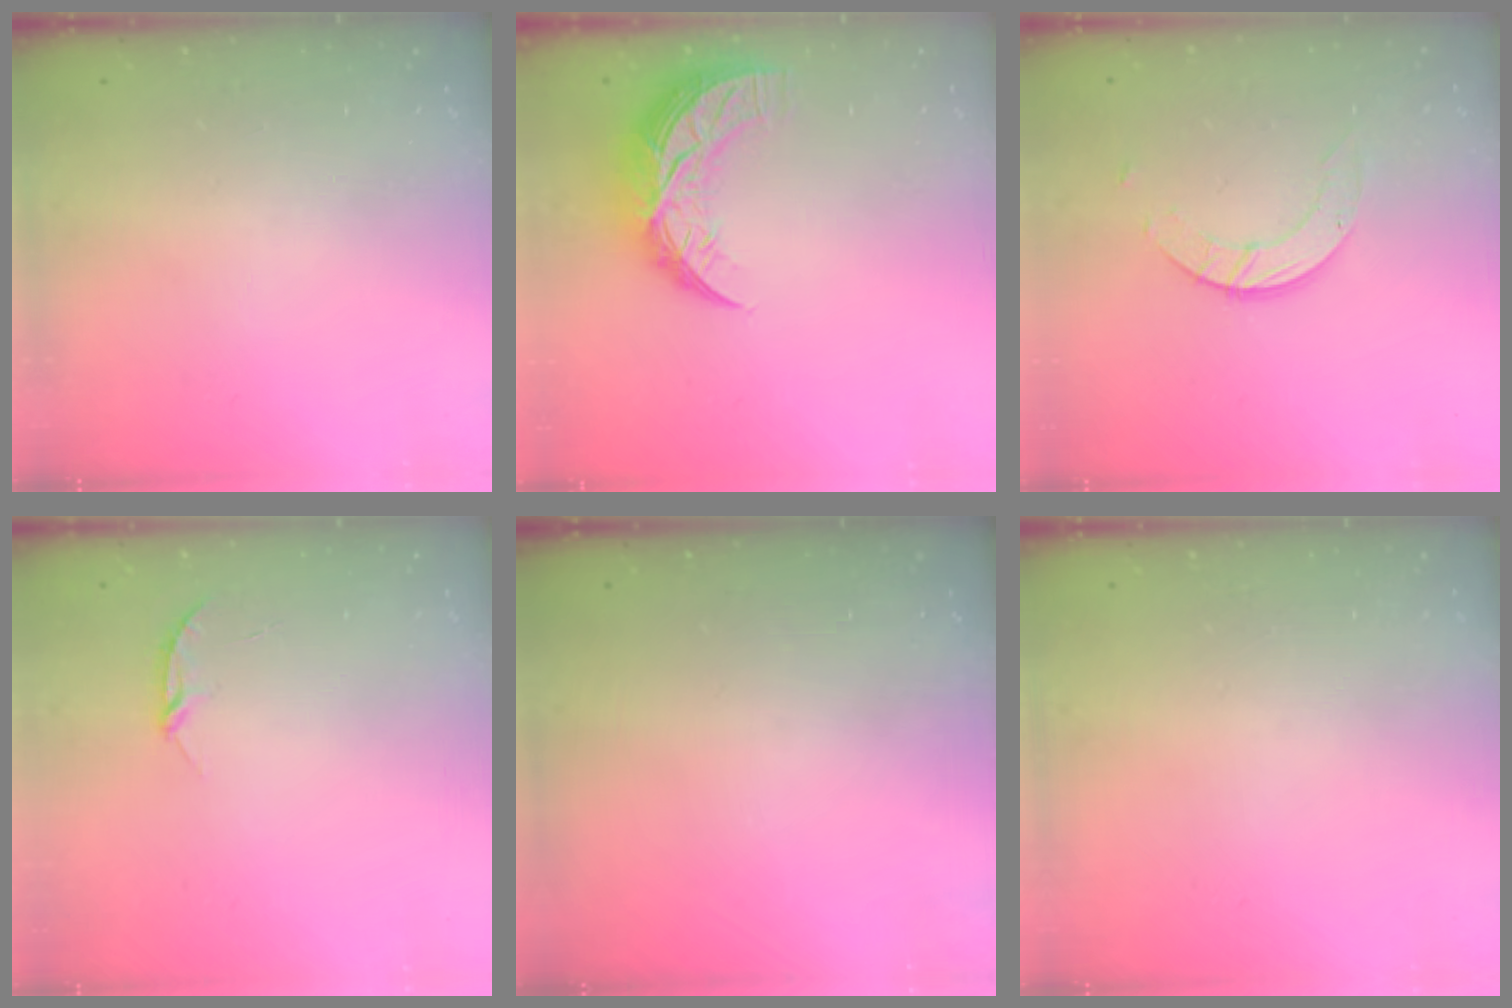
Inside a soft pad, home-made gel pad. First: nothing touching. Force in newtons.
{"total": 11.2, "press": 11.1, "slide": 0.9}
{"total": 5.9, "press": 5.9, "slide": 0.5}
{"total": 3.4, "press": 3.4, "slide": 0.1}
{"total": 0.0}
{"total": 0.0}